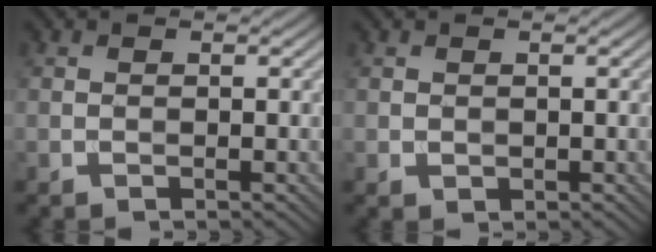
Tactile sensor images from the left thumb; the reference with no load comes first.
{"total": 0.6, "force": [0.3, 0.5, 0.2], "torque": [-0.006, -0.004, 0.010]}